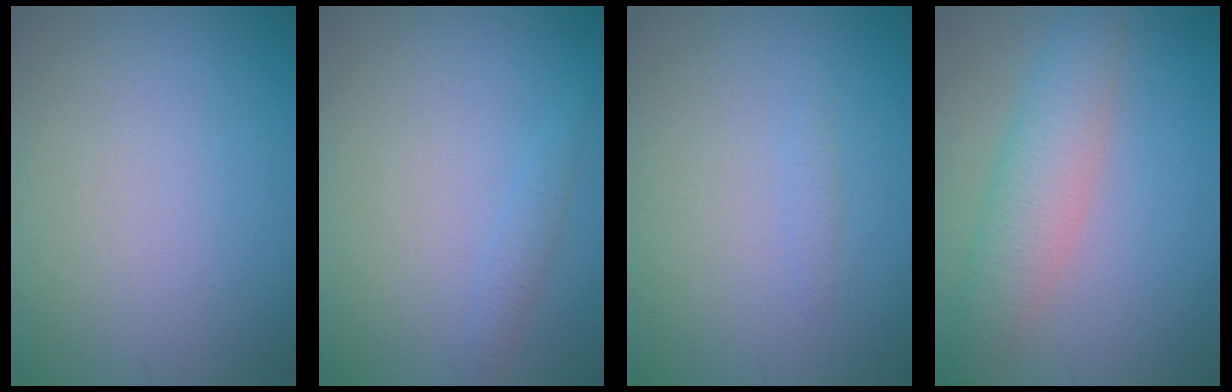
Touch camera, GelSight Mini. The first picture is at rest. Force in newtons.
{"total": 1.1, "press": 1.1, "slide": 0.1}
{"total": 0.6, "press": 0.6, "slide": 0.1}
{"total": 4.4, "press": 4.4, "slide": 0.4}